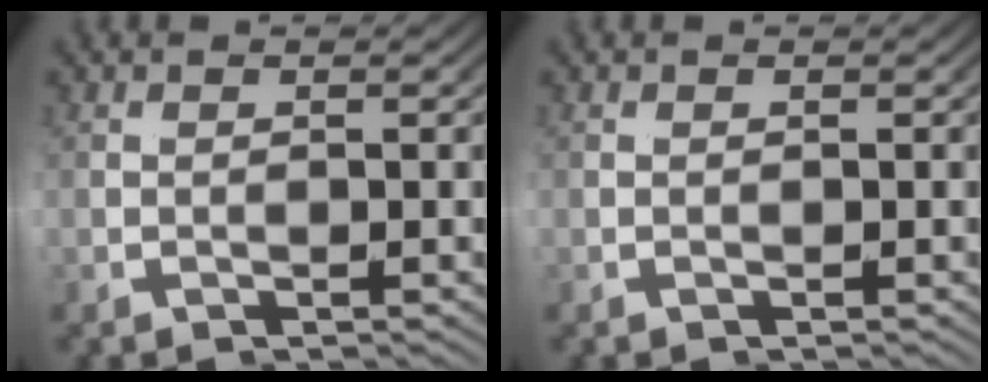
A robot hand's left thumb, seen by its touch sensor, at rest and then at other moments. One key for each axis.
{"total": 0.0}